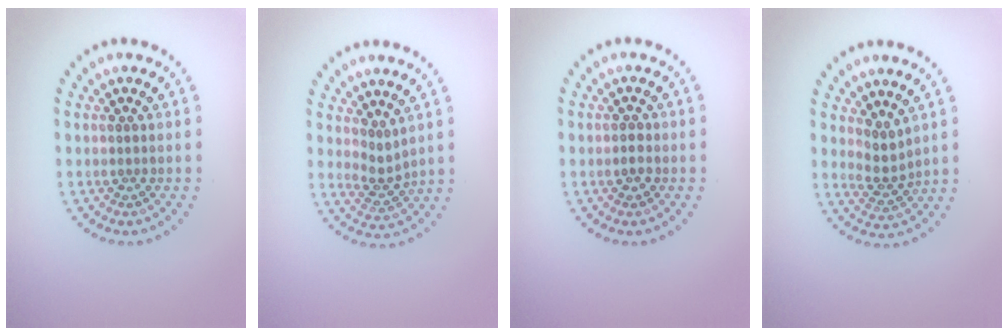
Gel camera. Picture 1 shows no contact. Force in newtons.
{"total": 1.9, "press": 1.3, "slide": 1.5}
{"total": 1.2, "press": 1.0, "slide": 0.6}
{"total": 2.1, "press": 1.5, "slide": 1.4}